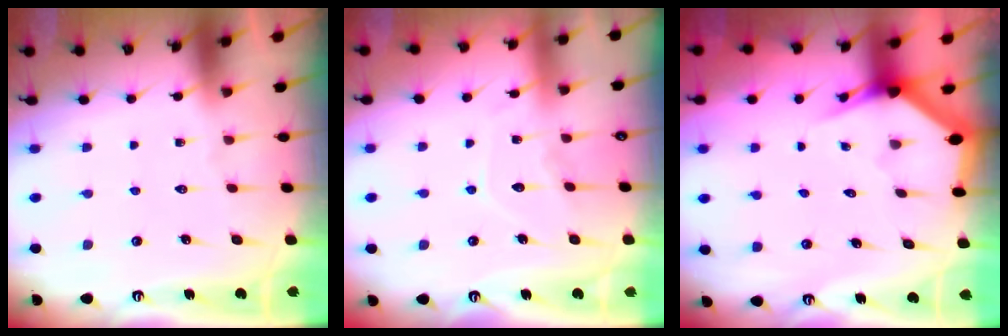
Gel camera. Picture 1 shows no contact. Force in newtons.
{"total": 7.3, "press": 7.2, "slide": 0.7}
{"total": 3.2, "press": 3.2, "slide": 0.0}